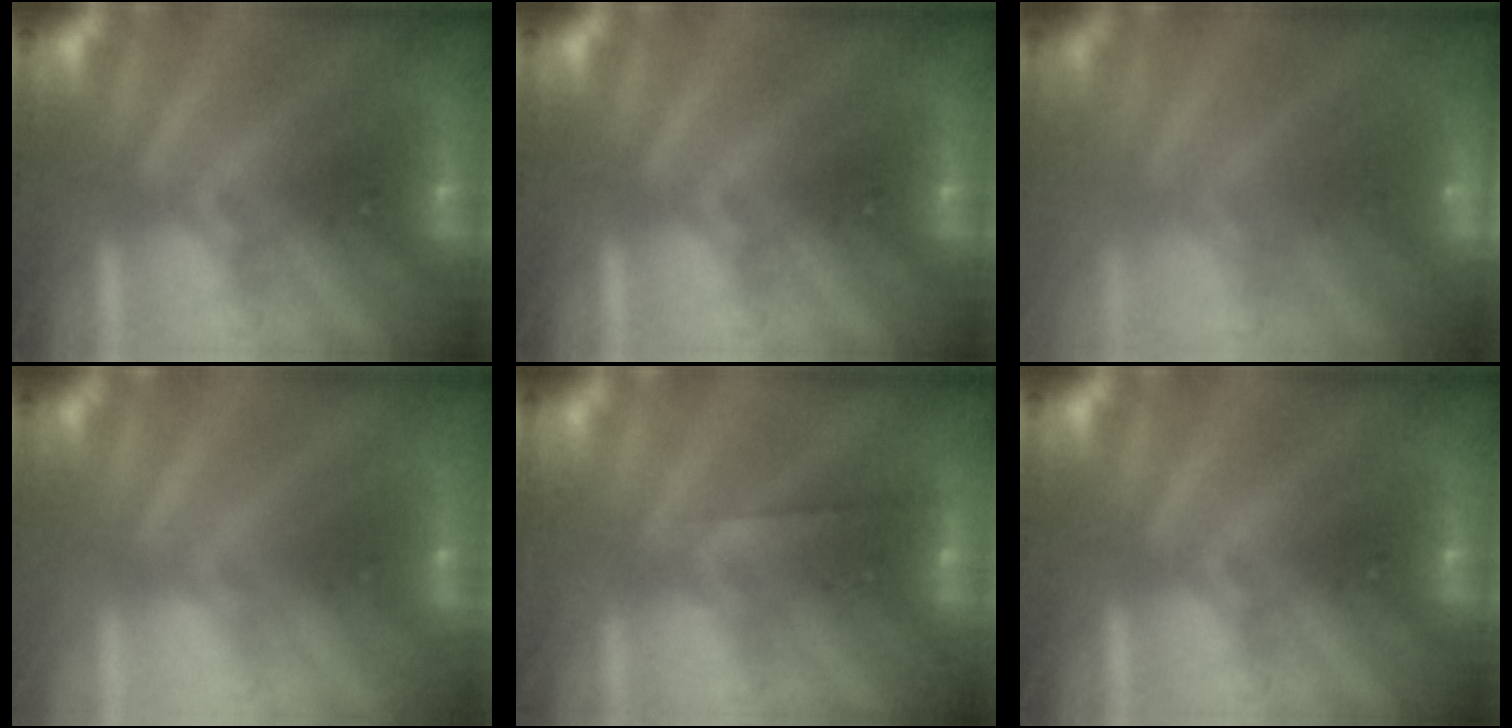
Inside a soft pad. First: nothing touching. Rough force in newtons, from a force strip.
{"total": 0.0}
{"total": 7.1}
{"total": 2.8}
{"total": 1.9}
{"total": 0.0}